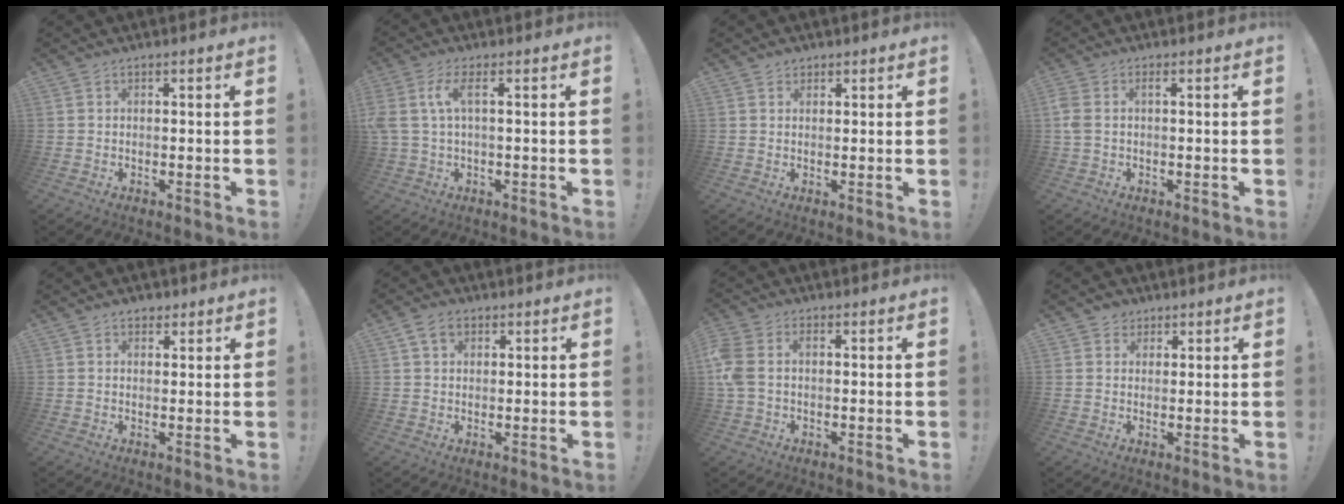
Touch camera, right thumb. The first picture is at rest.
{"total": 6.3, "force": [1.4, 1.7, 5.9], "torque": [-0.138, -0.009, 0.021]}
{"total": 1.6, "force": [1.1, 1.1, 0.3], "torque": [-0.004, -0.003, 0.021]}
{"total": 2.8, "force": [0.4, 1.2, 2.5], "torque": [-0.061, 0.003, 0.007]}
{"total": 2.5, "force": [1.6, 1.8, 0.8], "torque": [-0.001, -0.006, 0.026]}
{"total": 4.9, "force": [2.3, 3.5, 2.7], "torque": [-0.048, 0.002, 0.044]}
{"total": 5.4, "force": [0.4, 3.7, 4.0], "torque": [-0.107, 0.001, 0.006]}
{"total": 3.1, "force": [1.8, 2.5, 0.3], "torque": [-0.004, -0.005, 0.031]}